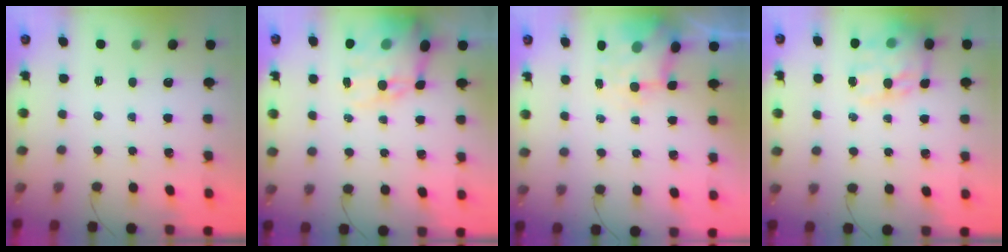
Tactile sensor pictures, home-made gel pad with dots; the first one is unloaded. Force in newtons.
{"total": 14.9, "press": 14.6, "slide": 3.1}
{"total": 6.7, "press": 6.6, "slide": 1.2}
{"total": 16.5, "press": 16.1, "slide": 3.6}